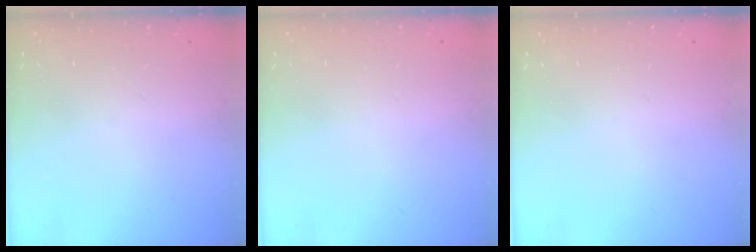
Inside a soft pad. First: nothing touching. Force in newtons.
{"total": 0.0}
{"total": 0.0}